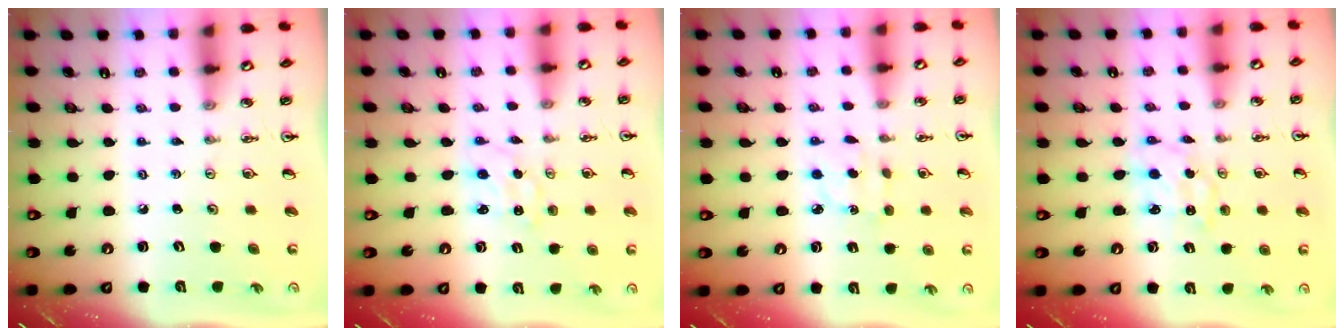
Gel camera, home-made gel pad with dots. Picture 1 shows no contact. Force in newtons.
{"total": 0.6, "press": 0.4, "slide": 0.4}
{"total": 4.5, "press": 4.5, "slide": 0.6}
{"total": 1.7, "press": 1.7, "slide": 0.1}